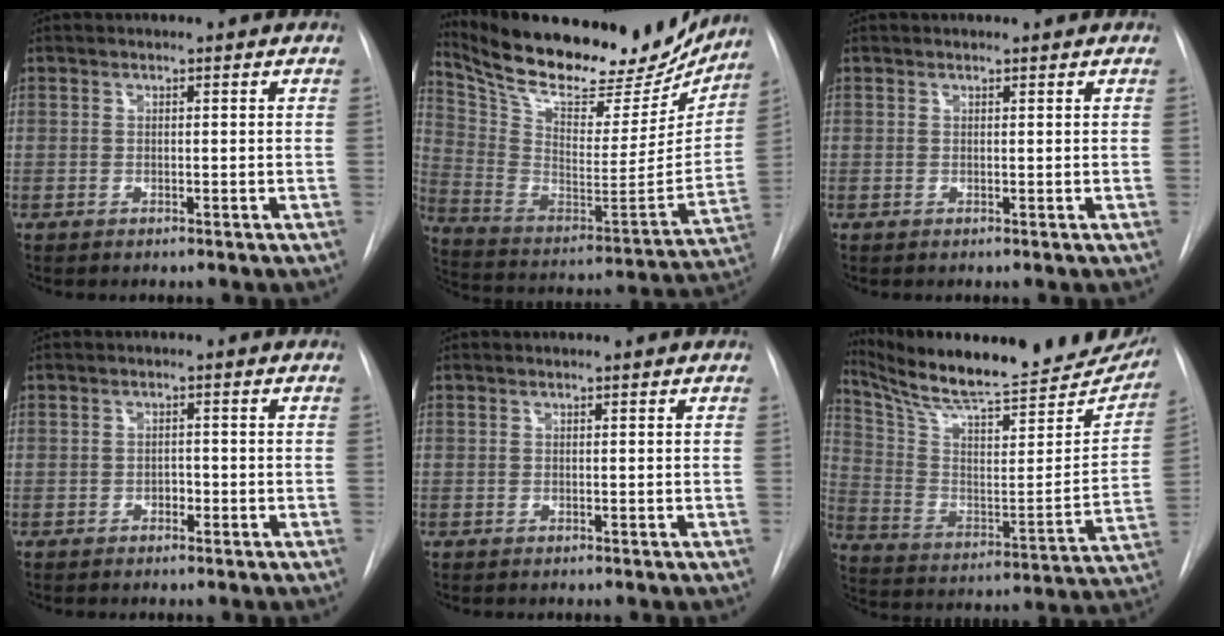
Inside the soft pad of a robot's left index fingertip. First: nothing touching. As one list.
[{"total": 27.4, "force": [23.6, 7.9, 11.5], "torque": [-0.199, -0.022, 0.347]}, {"total": 1.8, "force": [1.7, 0.3, 0.4], "torque": [-0.009, 0.019, 0.024]}, {"total": 1.0, "force": [-0.5, 0.7, 0.6], "torque": [-0.007, 0.004, -0.008]}, {"total": 0.9, "force": [0.9, -0.1, 0.1], "torque": [-0.007, 0.007, 0.013]}, {"total": 28.1, "force": [24.6, 4.6, 12.8], "torque": [-0.208, -0.055, 0.347]}]